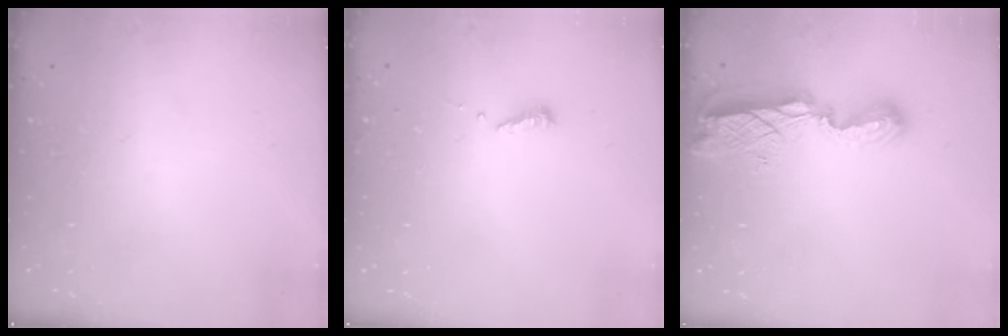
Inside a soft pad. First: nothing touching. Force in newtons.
{"total": 5.3, "press": 5.3, "slide": 0.5}
{"total": 8.5, "press": 8.4, "slide": 1.2}